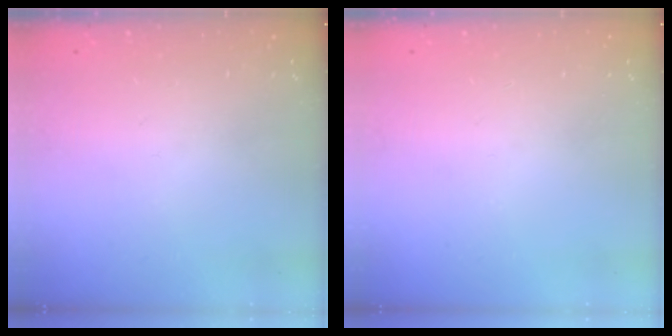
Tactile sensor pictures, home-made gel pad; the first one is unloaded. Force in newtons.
{"total": 0.0}